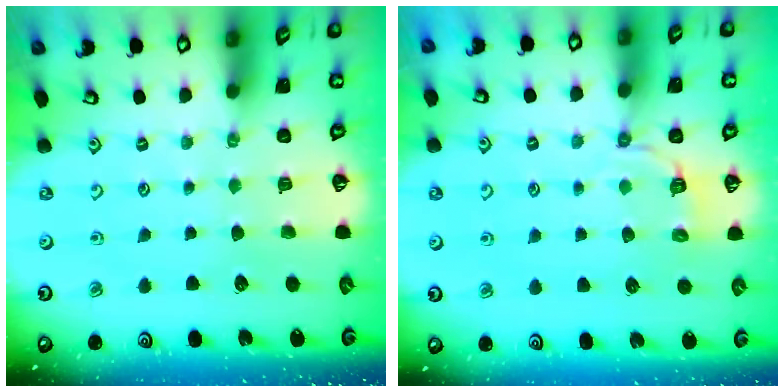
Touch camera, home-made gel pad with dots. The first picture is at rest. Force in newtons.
{"total": 3.7, "press": 3.1, "slide": 2.0}